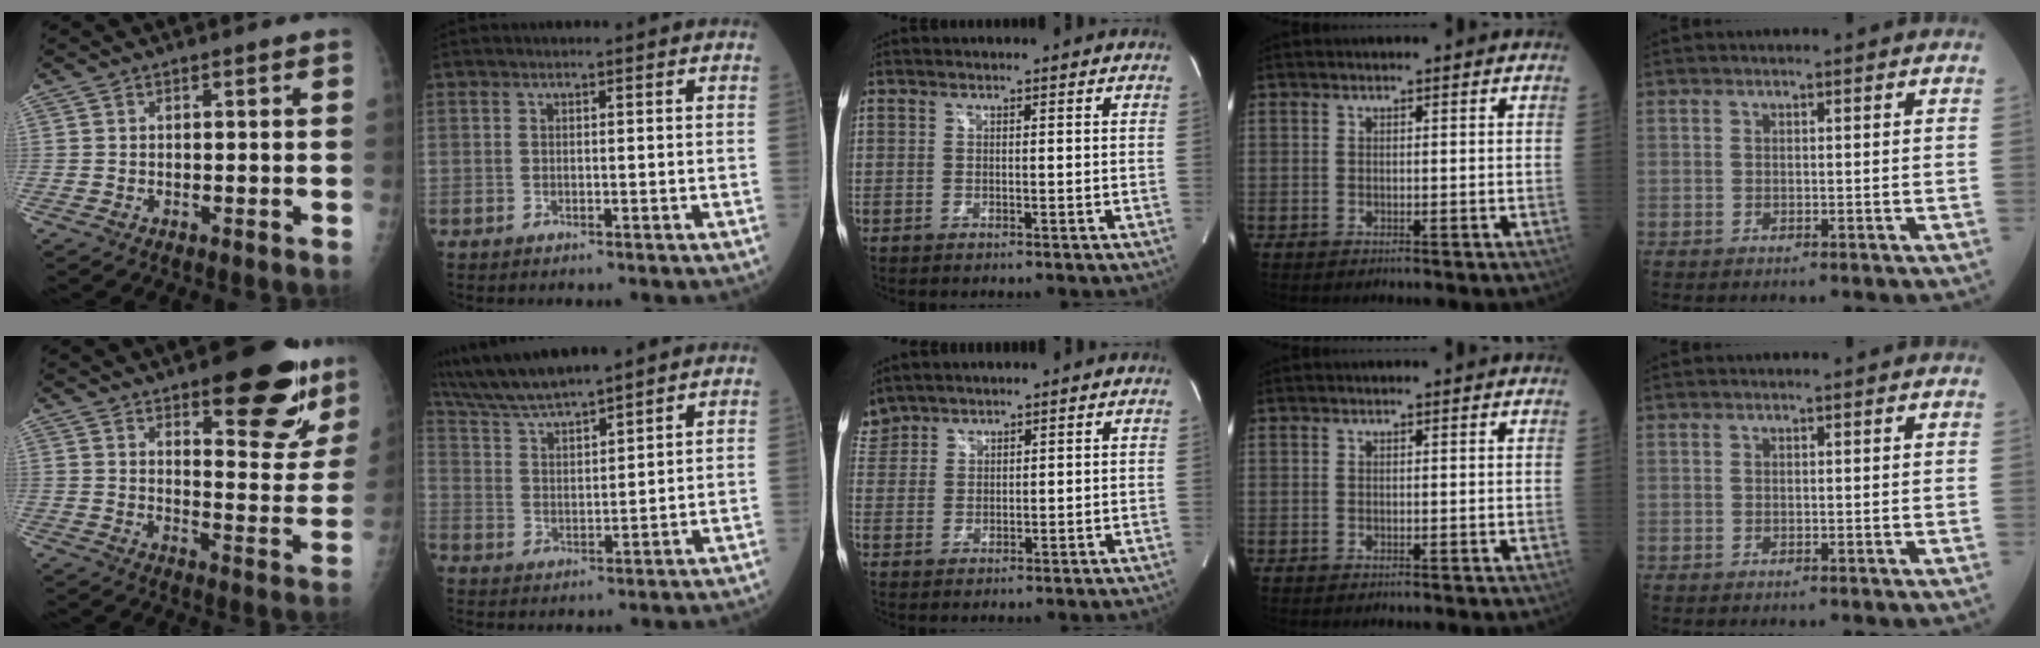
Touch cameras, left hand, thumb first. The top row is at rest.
{"thumb": {"total": 18.5, "force": [11.7, 6.5, 12.8], "torque": [-0.112, -0.074, 0.158]}, "index": {"total": 9.7, "force": [8.7, 0.3, 4.3], "torque": [-0.089, 0.018, 0.169]}, "middle": {"total": 4.1, "force": [3.8, 1.6, -0.1], "torque": [-0.006, 0.017, 0.083]}}